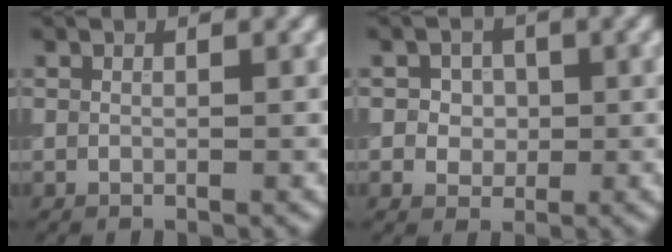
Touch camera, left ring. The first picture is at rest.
{"total": 2.6, "force": [0.4, 2.2, 1.3], "torque": [-0.021, 0.003, 0.002]}